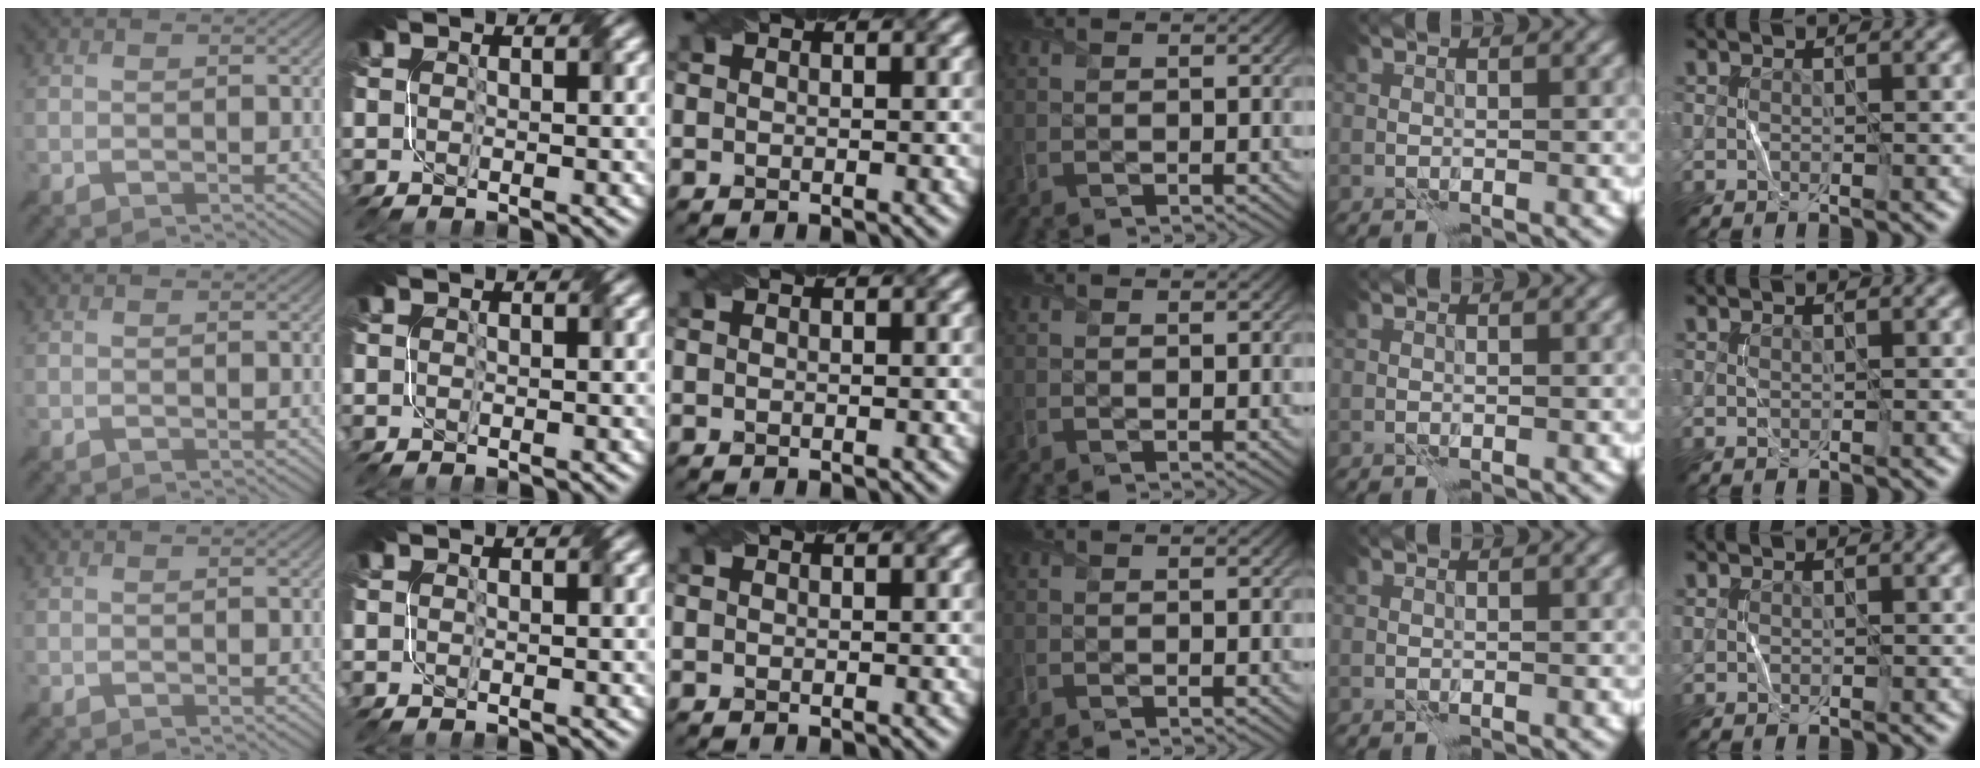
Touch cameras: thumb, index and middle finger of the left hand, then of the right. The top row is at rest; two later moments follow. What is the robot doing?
{"motion": "fold", "object": "file"}